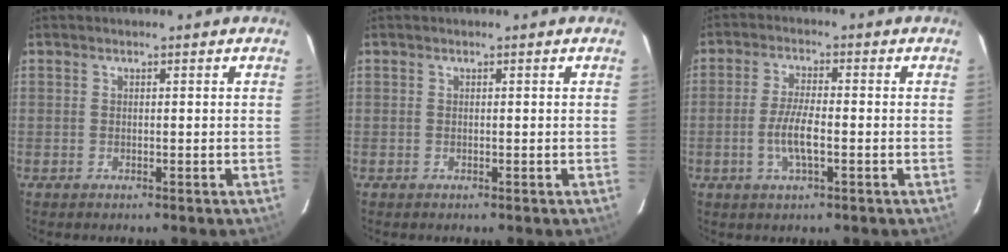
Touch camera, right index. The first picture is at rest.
{"total": 0.0}
{"total": 5.9, "force": [-1.7, 1.4, 5.5], "torque": [-0.110, -0.003, -0.033]}